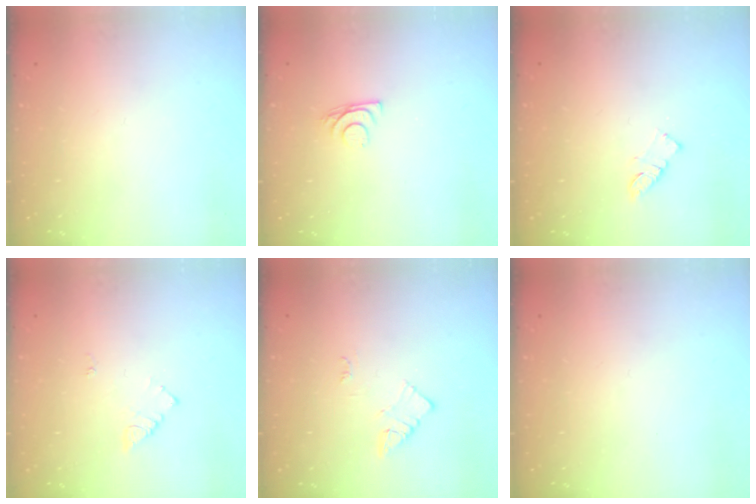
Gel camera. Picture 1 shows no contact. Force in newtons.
{"total": 7.2, "press": 7.2, "slide": 0.6}
{"total": 5.8, "press": 5.8, "slide": 0.4}
{"total": 4.0, "press": 4.0, "slide": 0.5}
{"total": 3.0, "press": 3.0, "slide": 0.4}
{"total": 0.0}